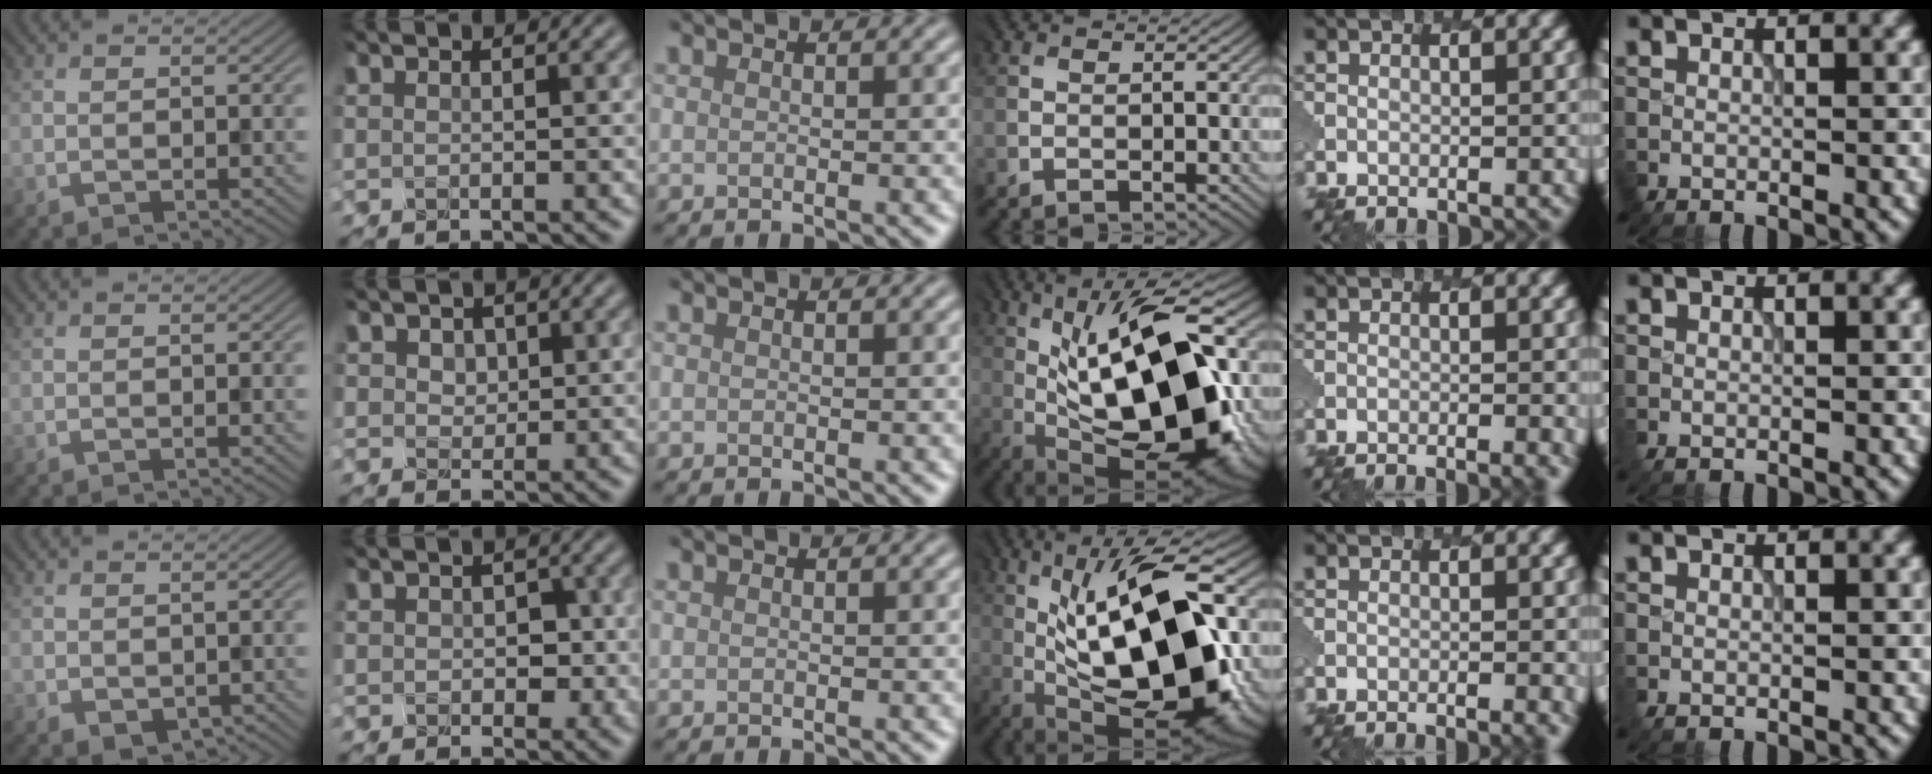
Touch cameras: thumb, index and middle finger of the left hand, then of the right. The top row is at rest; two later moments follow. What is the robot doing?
{"motion": "dispense", "object": "toothpaste"}